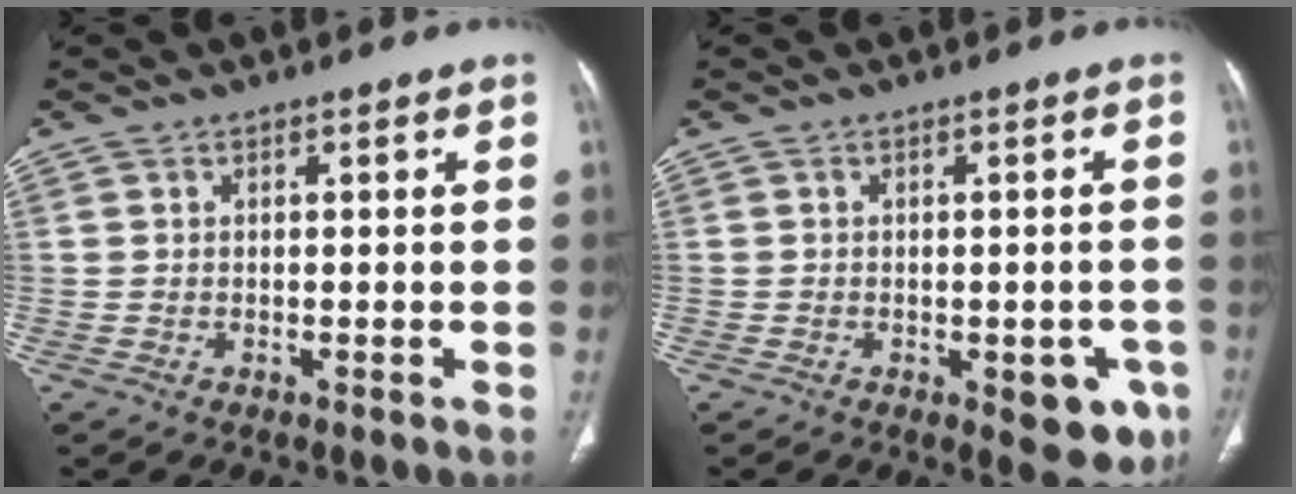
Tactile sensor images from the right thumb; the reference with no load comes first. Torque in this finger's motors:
{"motor_torque": [0.88, 0.71, 0.08, -0.40, 0.13]}